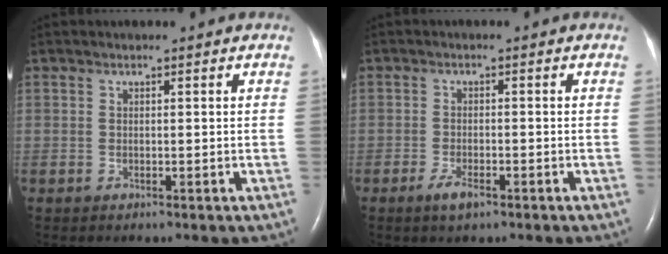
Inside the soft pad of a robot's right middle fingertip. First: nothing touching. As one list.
[{"total": 2.6, "force": [-1.7, 0.8, 1.9], "torque": [-0.043, -0.002, -0.030]}]